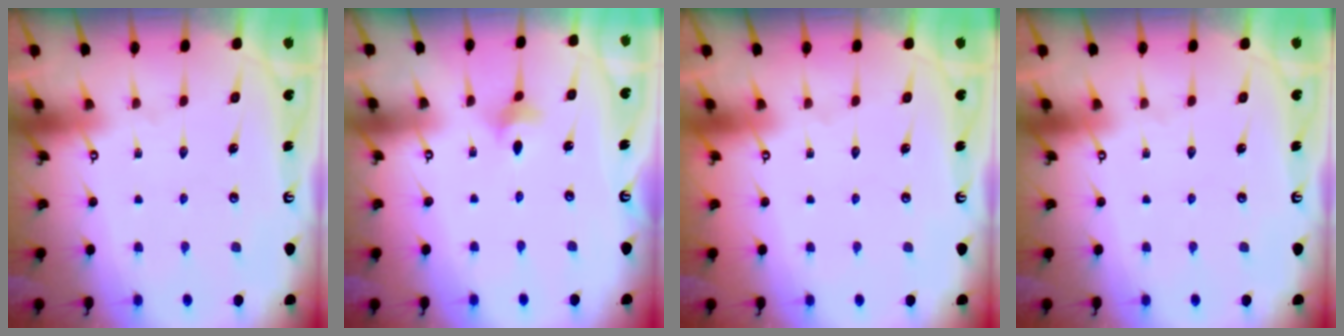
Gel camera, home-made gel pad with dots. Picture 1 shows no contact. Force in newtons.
{"total": 2.9, "press": 2.9, "slide": 0.6}
{"total": 0.0}
{"total": 0.0}